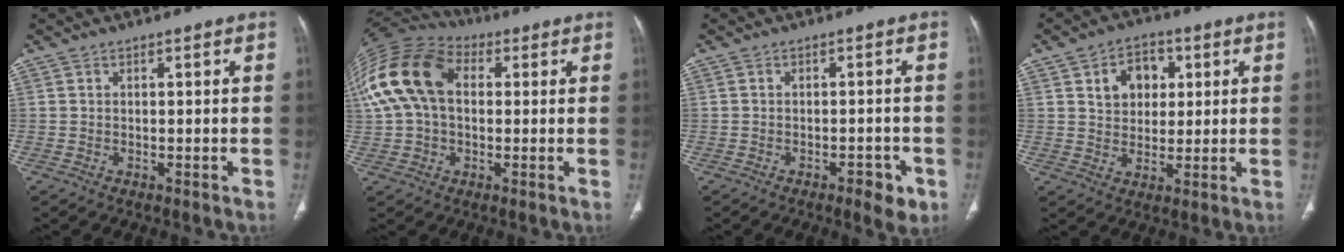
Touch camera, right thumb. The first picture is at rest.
{"total": 18.6, "force": [3.2, 12.5, 13.4], "torque": [-0.291, 0.039, 0.051]}
{"total": 4.2, "force": [-2.1, 1.8, 3.1], "torque": [-0.026, 0.005, -0.023]}
{"total": 8.2, "force": [2.8, 6.2, 4.6], "torque": [-0.036, -0.005, 0.044]}